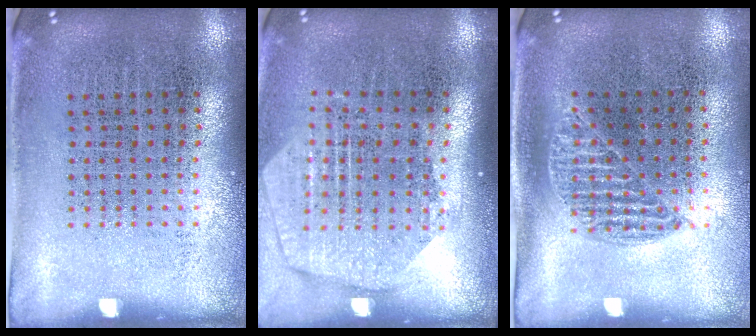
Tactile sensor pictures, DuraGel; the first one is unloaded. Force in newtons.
{"total": 1.9, "press": 1.7, "slide": 0.9}
{"total": 0.9, "press": 0.8, "slide": 0.4}